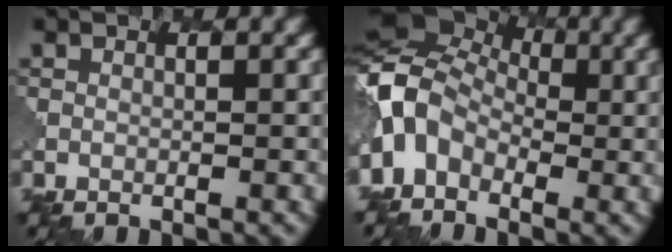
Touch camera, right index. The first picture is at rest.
{"total": 7.9, "force": [-1.1, 5.8, 5.2], "torque": [-0.117, 0.008, -0.040]}